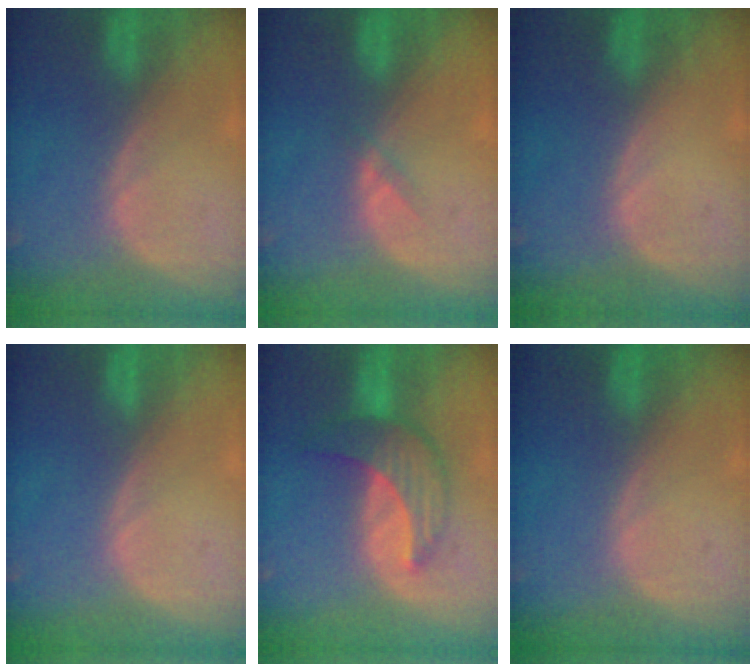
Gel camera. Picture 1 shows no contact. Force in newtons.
{"total": 1.4, "press": 1.1, "slide": 0.8}
{"total": 0.0}
{"total": 0.0}
{"total": 7.0, "press": 7.0, "slide": 0.4}
{"total": 0.0}